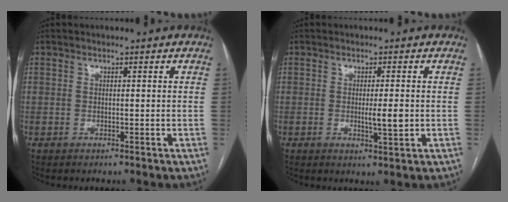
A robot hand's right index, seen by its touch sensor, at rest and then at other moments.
{"total": 3.0, "force": [-0.2, 0.4, 3.0], "torque": [-0.050, -0.004, -0.002]}